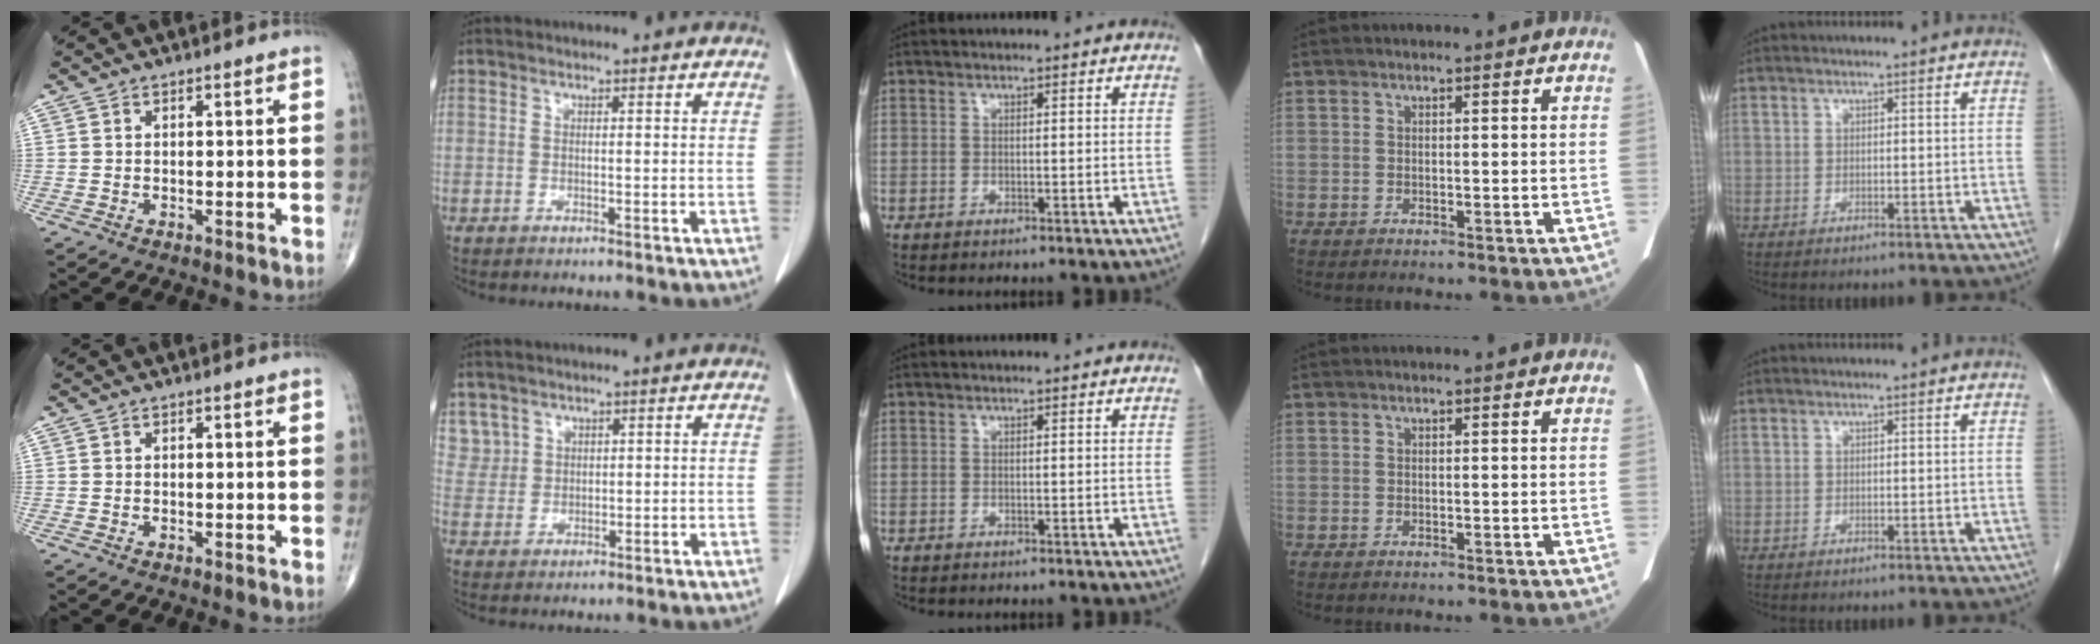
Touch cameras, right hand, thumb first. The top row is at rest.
{"index": {"total": 3.9, "force": [2.5, 3.0, -0.3], "torque": [0.020, 0.003, 0.051]}}